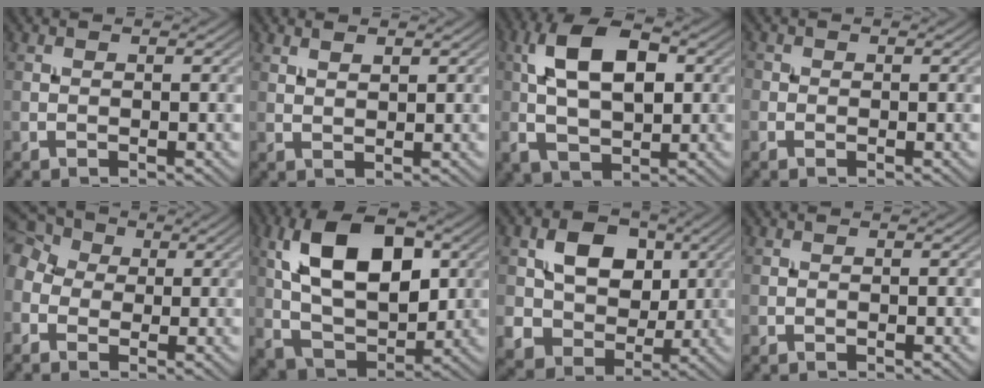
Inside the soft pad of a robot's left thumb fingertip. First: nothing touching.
{"total": 1.5, "force": [1.1, 0.6, 0.9], "torque": [-0.013, -0.007, 0.028]}
{"total": 11.0, "force": [1.4, 6.2, 9.0], "torque": [-0.178, 0.009, 0.018]}
{"total": 1.1, "force": [-0.2, 1.0, 0.0], "torque": [0.006, -0.002, -0.007]}
{"total": 8.4, "force": [0.1, 7.1, 4.5], "torque": [-0.134, 0.016, -0.021]}
{"total": 13.9, "force": [3.3, 8.2, 10.8], "torque": [-0.203, 0.005, 0.062]}
{"total": 9.3, "force": [1.6, 7.7, 5.0], "torque": [-0.104, -0.010, 0.018]}
{"total": 0.0}